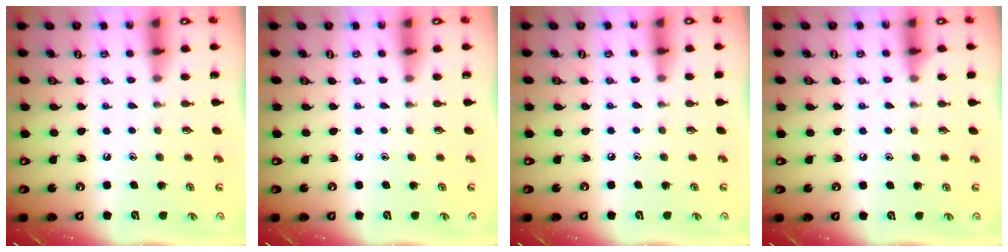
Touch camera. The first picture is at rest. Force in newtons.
{"total": 0.0}
{"total": 1.0, "press": 1.0, "slide": 0.2}
{"total": 5.7, "press": 5.6, "slide": 0.8}